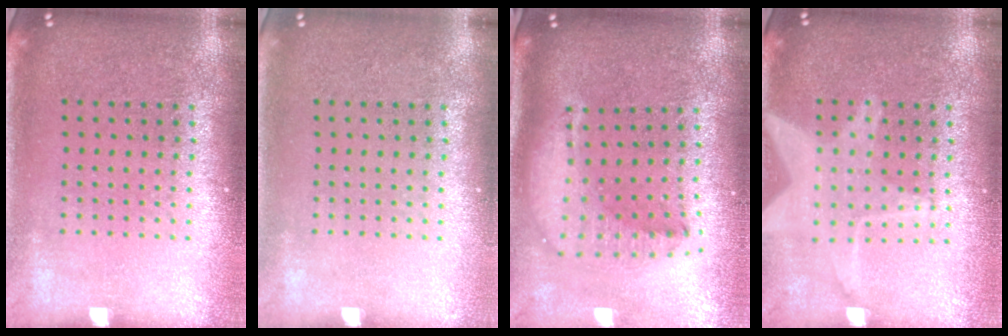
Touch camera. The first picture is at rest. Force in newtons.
{"total": 0.0}
{"total": 2.2, "press": 1.7, "slide": 1.4}
{"total": 1.8, "press": 1.8, "slide": 0.1}